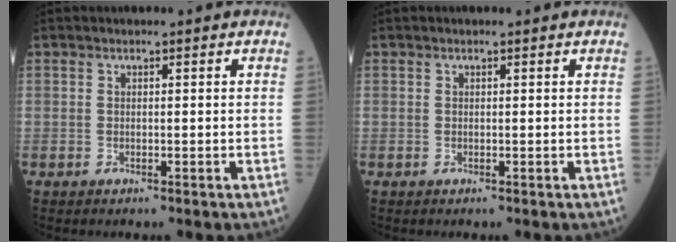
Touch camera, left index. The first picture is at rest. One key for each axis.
{"total": 0.0}